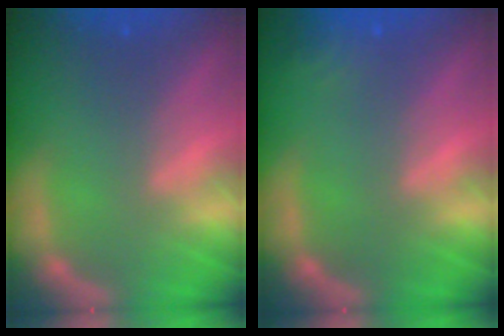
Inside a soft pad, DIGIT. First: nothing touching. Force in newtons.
{"total": 1.9}